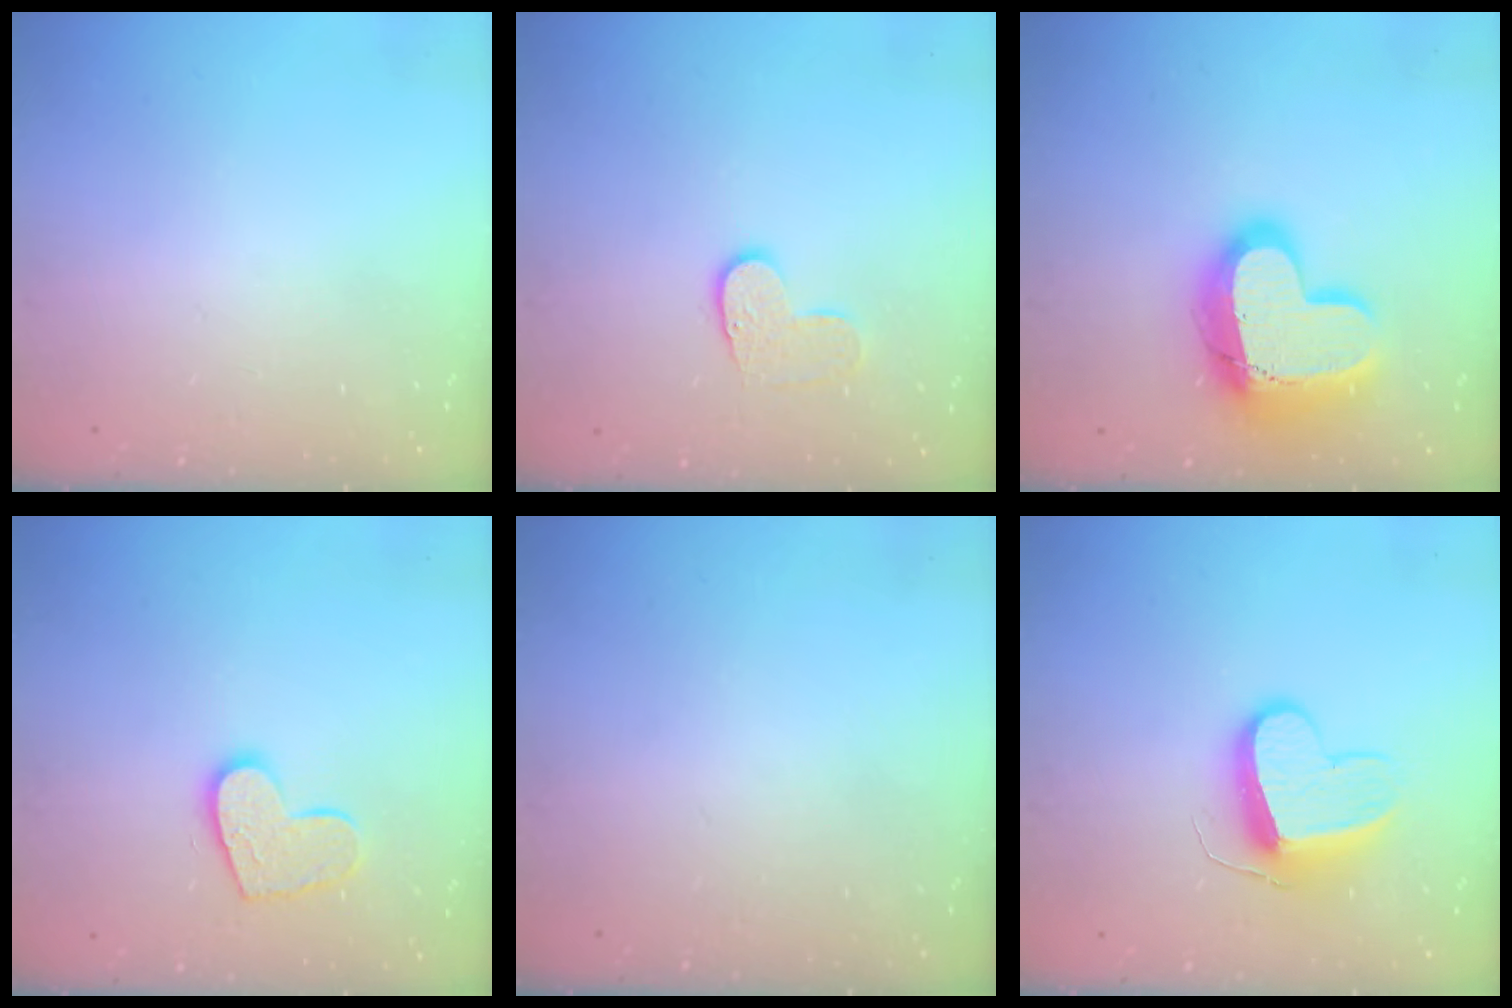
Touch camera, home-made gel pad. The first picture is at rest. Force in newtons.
{"total": 6.4, "press": 6.4, "slide": 0.4}
{"total": 23.1, "press": 23.0, "slide": 1.7}
{"total": 11.7, "press": 11.7, "slide": 0.8}
{"total": 0.0}
{"total": 9.9, "press": 9.9, "slide": 0.0}